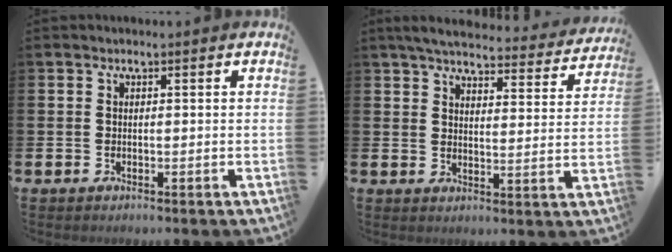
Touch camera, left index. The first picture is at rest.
{"total": 5.0, "force": [4.7, 0.9, 1.6], "torque": [-0.049, -0.033, 0.079]}